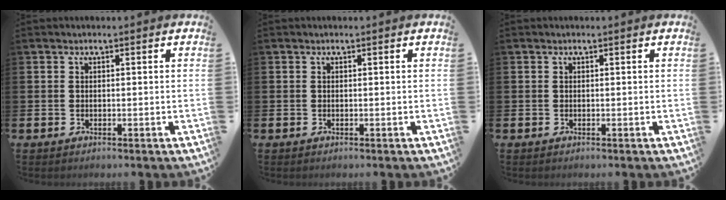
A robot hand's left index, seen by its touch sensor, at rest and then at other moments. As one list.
[{"total": 0.0}, {"total": 0.0}]